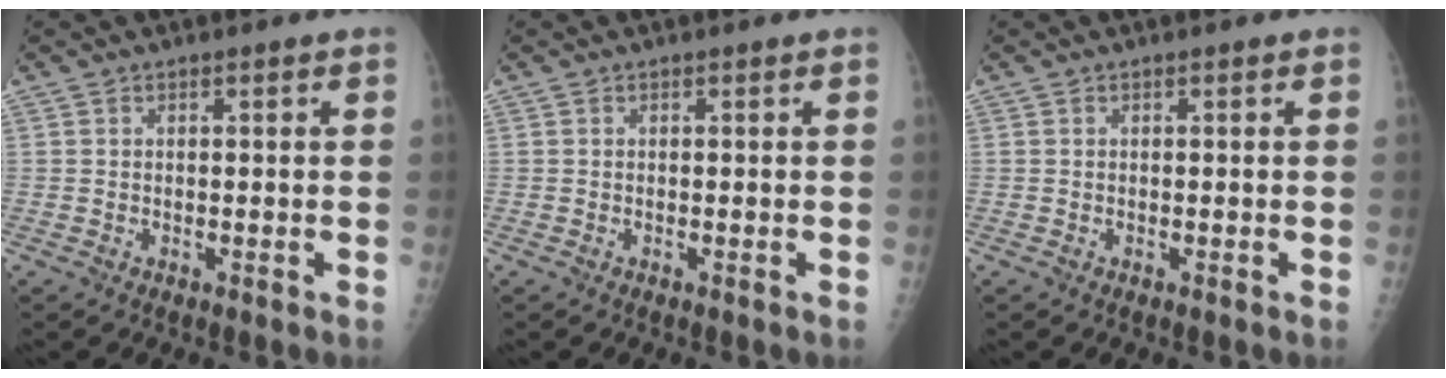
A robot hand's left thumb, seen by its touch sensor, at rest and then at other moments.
{"total": 0.0}
{"total": 0.0}